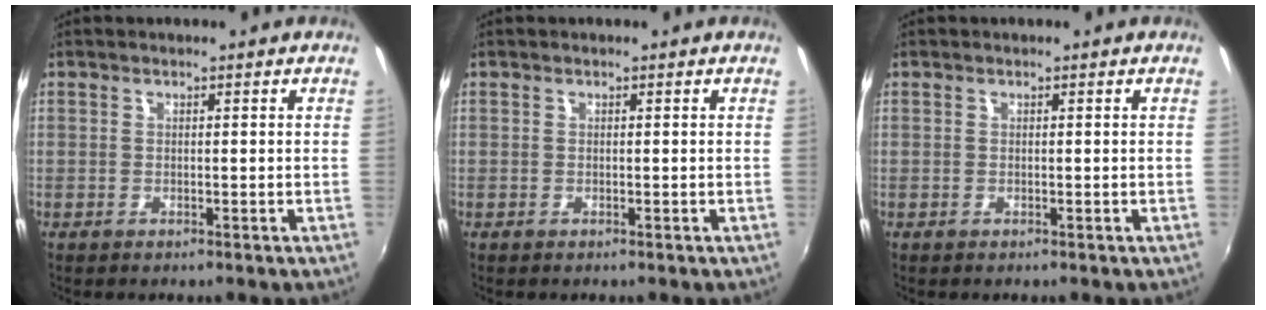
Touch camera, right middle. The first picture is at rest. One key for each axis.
{"total": 0.0}
{"total": 0.0}